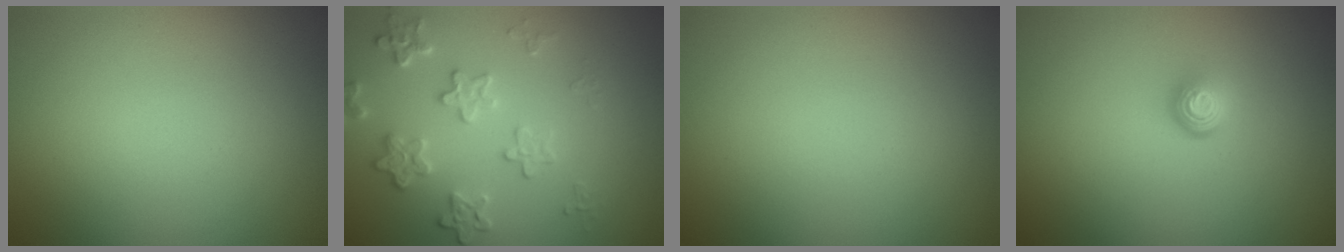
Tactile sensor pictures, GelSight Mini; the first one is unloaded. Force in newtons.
{"total": 2.9, "press": 2.3, "slide": 1.8}
{"total": 0.0}
{"total": 1.5, "press": 0.9, "slide": 1.2}